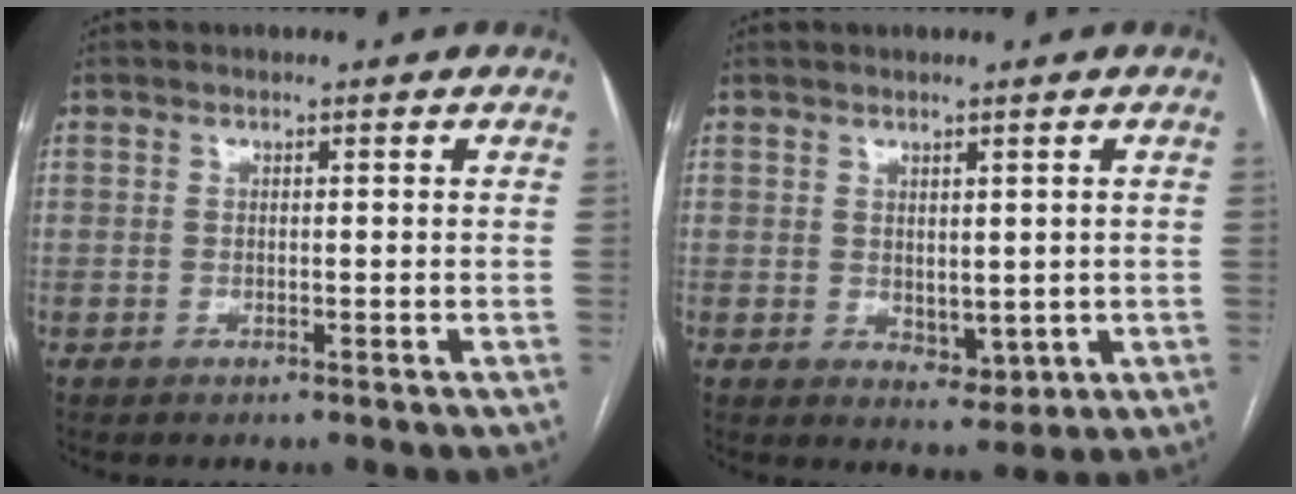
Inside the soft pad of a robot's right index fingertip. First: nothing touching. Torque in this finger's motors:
{"motor_torque": [0.33, 0.39, -0.03, 0.00]}